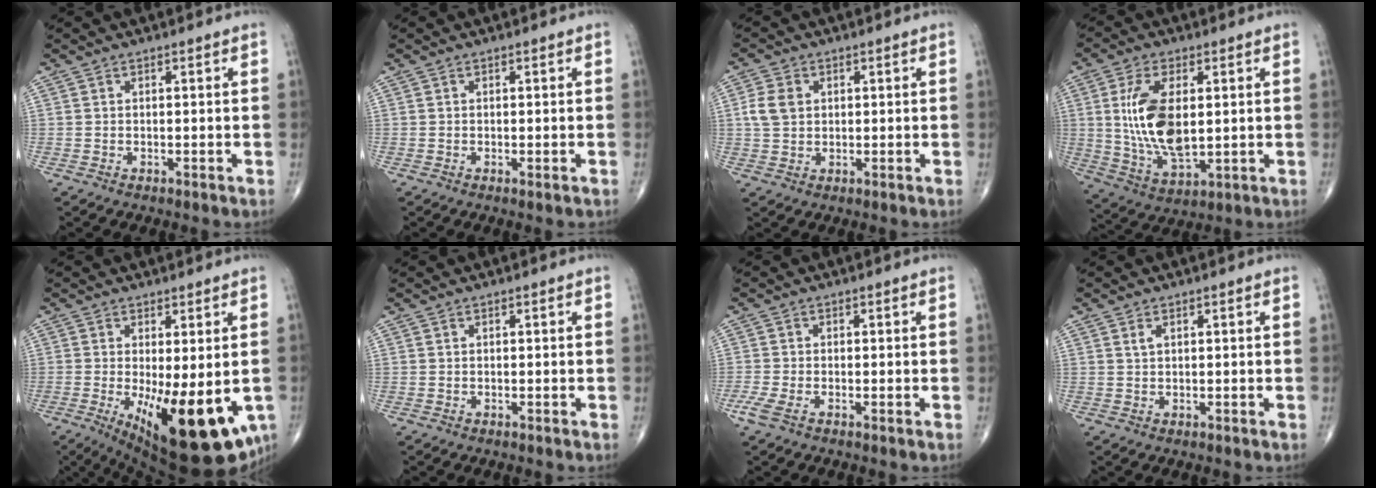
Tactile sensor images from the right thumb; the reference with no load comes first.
{"total": 0.8, "force": [-0.3, 0.1, 0.7], "torque": [-0.013, -0.003, -0.003]}
{"total": 5.0, "force": [1.0, 3.8, 3.1], "torque": [-0.059, 0.002, 0.017]}
{"total": 14.0, "force": [1.8, 6.9, 12.1], "torque": [-0.233, -0.017, 0.043]}
{"total": 18.6, "force": [-4.9, 6.5, 16.8], "torque": [-0.211, -0.035, -0.049]}
{"total": 0.0}
{"total": 2.8, "force": [-1.3, 1.0, 2.2], "torque": [-0.062, -0.007, -0.035]}
{"total": 1.2, "force": [0.6, 0.6, 0.9], "torque": [-0.019, 0.005, 0.014]}